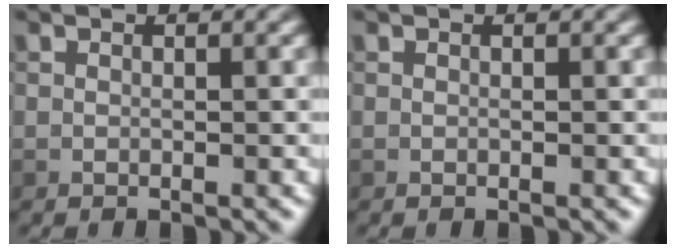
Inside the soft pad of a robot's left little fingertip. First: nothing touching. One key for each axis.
{"total": 0.0}